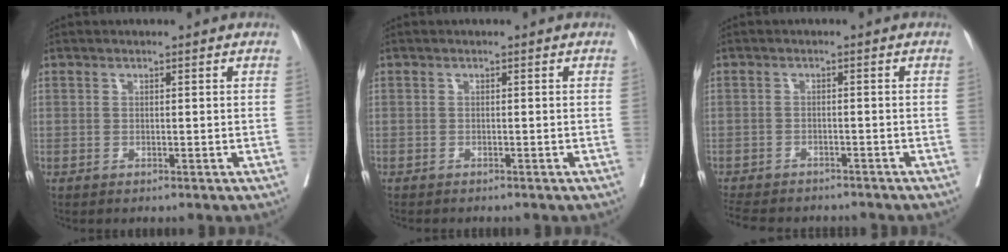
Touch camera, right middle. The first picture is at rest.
{"total": 2.4, "force": [-2.2, 0.4, 1.0], "torque": [-0.019, -0.005, -0.027]}
{"total": 11.8, "force": [-10.3, 3.7, 4.4], "torque": [-0.097, -0.012, -0.136]}